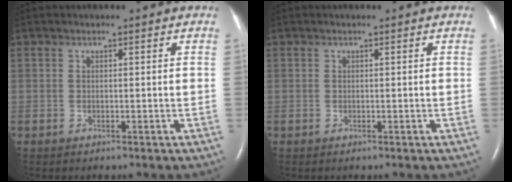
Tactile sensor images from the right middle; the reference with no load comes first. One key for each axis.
{"total": 0.0}